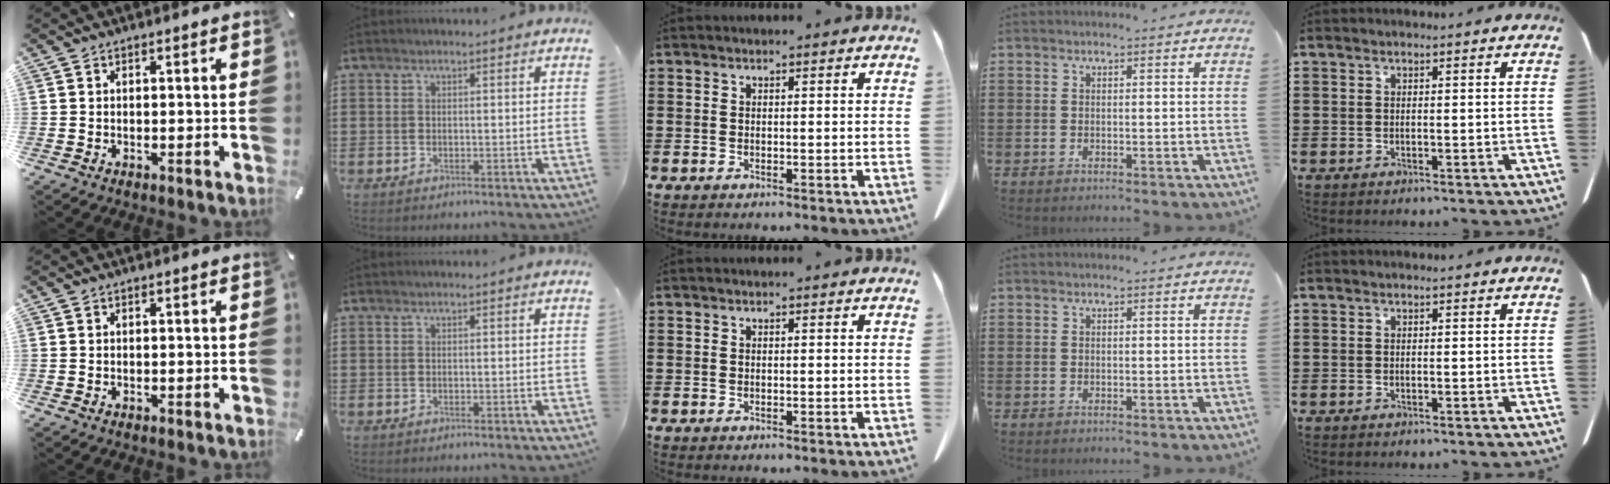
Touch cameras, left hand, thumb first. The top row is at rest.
{}